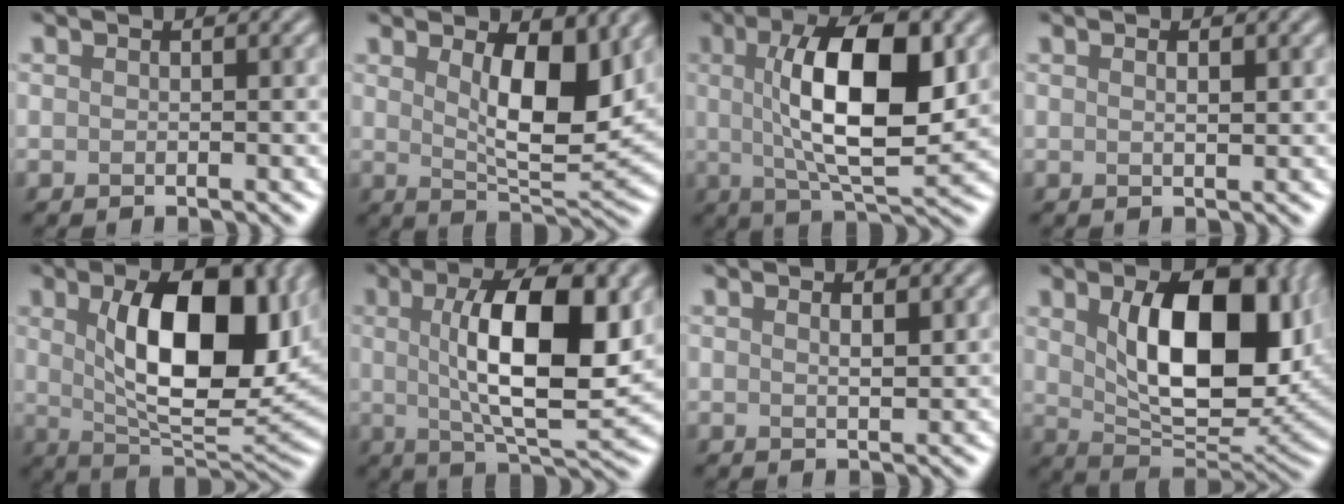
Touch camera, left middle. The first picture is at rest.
{"total": 7.2, "force": [2.1, 2.5, 6.4], "torque": [-0.101, -0.009, 0.037]}
{"total": 11.0, "force": [1.7, 3.7, 10.2], "torque": [-0.160, 0.006, 0.029]}
{"total": 1.0, "force": [0.5, 0.2, 0.9], "torque": [-0.012, -0.003, 0.010]}
{"total": 11.8, "force": [2.5, 5.1, 10.3], "torque": [-0.155, 0.001, 0.044]}
{"total": 11.0, "force": [1.8, 3.6, 10.3], "torque": [-0.158, 0.001, 0.032]}
{"total": 1.3, "force": [0.7, 0.3, 1.1], "torque": [-0.015, -0.002, 0.012]}
{"total": 11.5, "force": [2.4, 6.1, 9.5], "torque": [-0.150, -0.012, 0.050]}